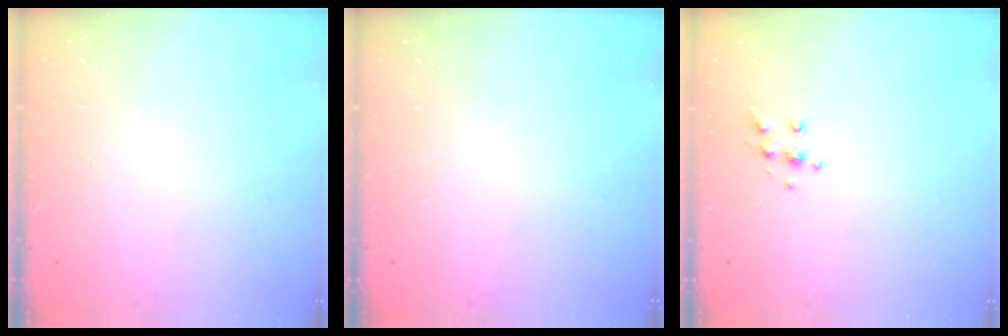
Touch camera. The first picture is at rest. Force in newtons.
{"total": 0.0}
{"total": 5.1, "press": 5.1, "slide": 0.5}